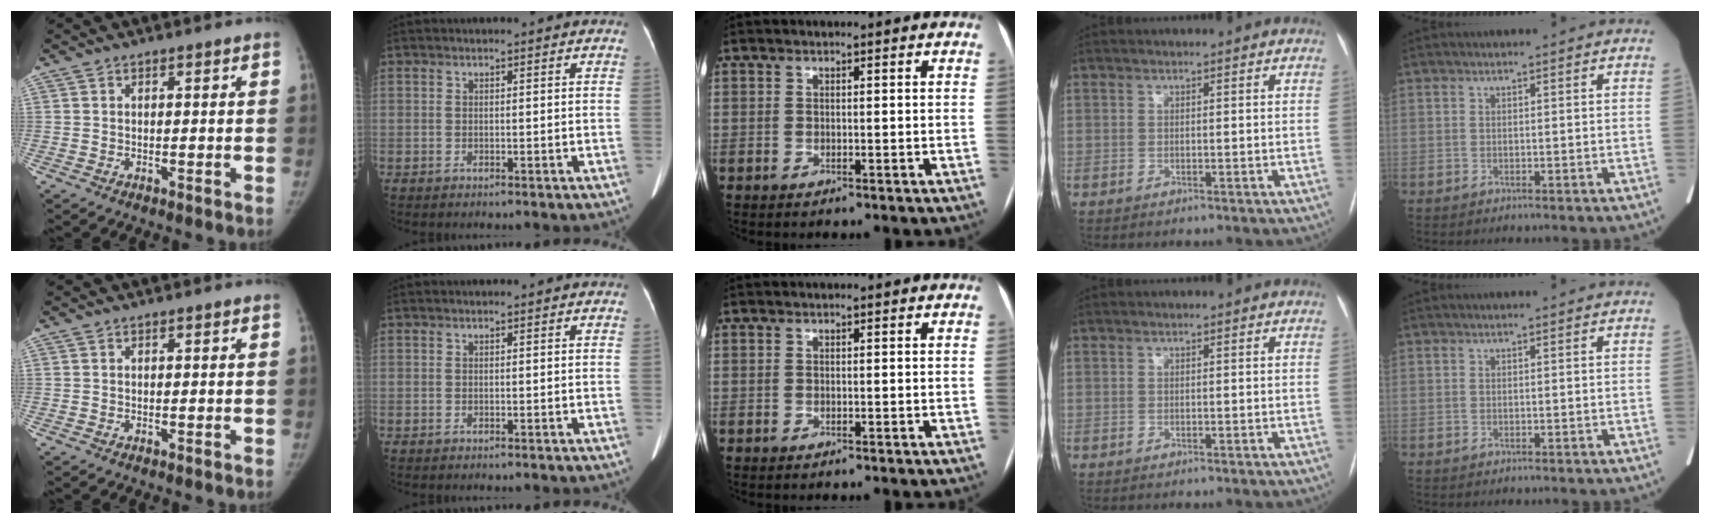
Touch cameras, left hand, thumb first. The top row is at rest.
{}